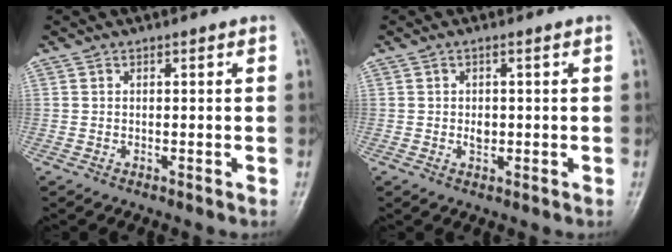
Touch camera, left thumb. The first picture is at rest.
{"total": 2.0, "force": [-0.1, 1.2, 1.7], "torque": [-0.025, 0.004, 0.002]}